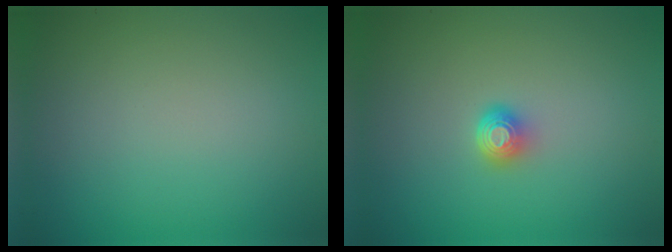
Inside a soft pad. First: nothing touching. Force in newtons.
{"total": 1.7, "press": 1.3, "slide": 1.1}